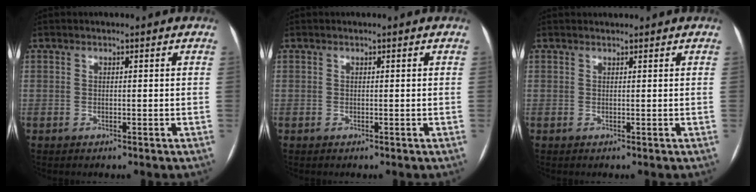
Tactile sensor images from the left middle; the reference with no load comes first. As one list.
[{"total": 0.0}, {"total": 1.2, "force": [1.2, 0.1, 0.1], "torque": [-0.007, 0.014, 0.021]}]